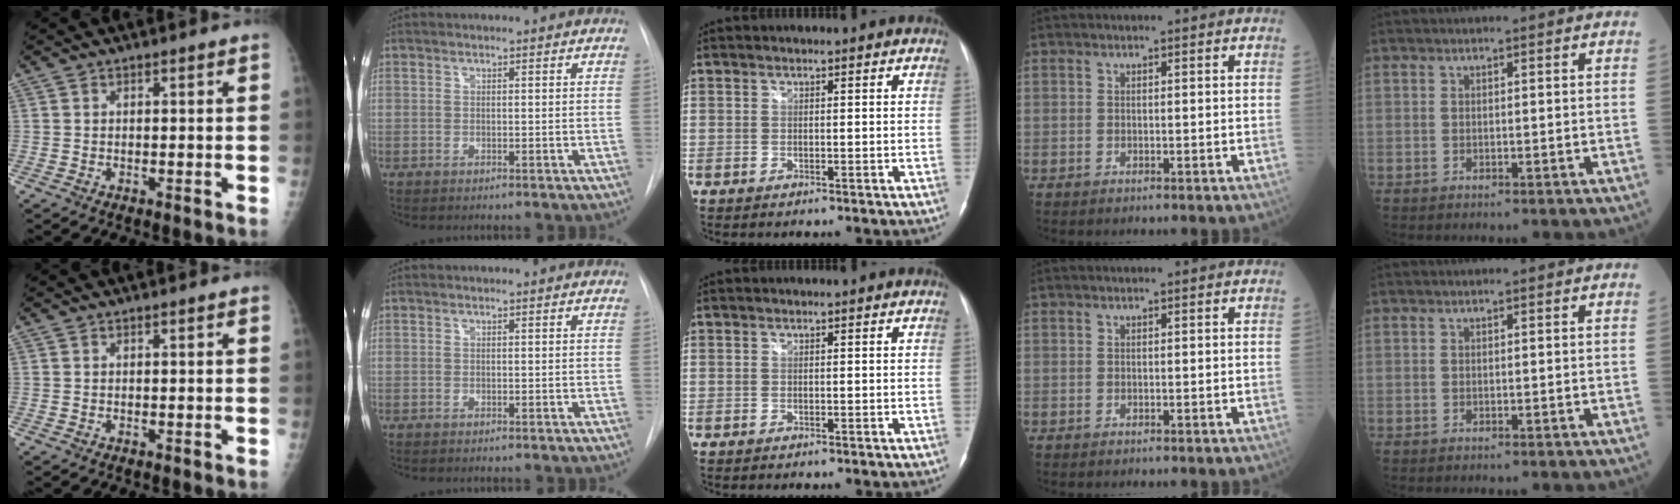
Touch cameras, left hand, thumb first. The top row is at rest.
{}